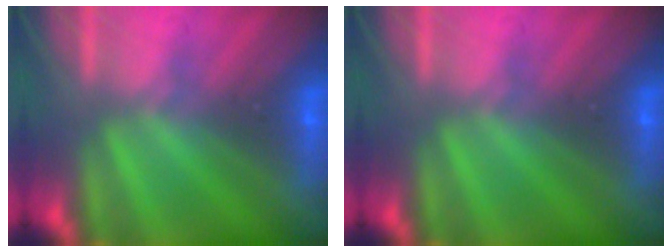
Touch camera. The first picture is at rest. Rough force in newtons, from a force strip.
{"total": 0.0}